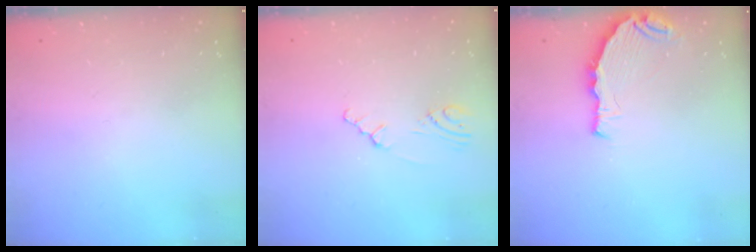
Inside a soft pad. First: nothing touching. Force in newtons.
{"total": 1.4, "press": 1.3, "slide": 0.4}
{"total": 7.4, "press": 5.7, "slide": 4.7}